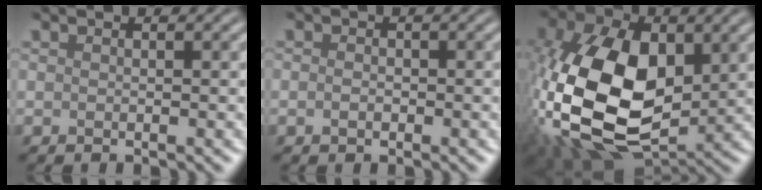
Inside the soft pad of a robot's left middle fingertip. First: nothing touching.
{"total": 0.8, "force": [-0.3, 0.6, 0.5], "torque": [-0.009, 0.002, -0.007]}
{"total": 16.4, "force": [0.6, 10.4, 12.7], "torque": [-0.288, -0.011, 0.009]}